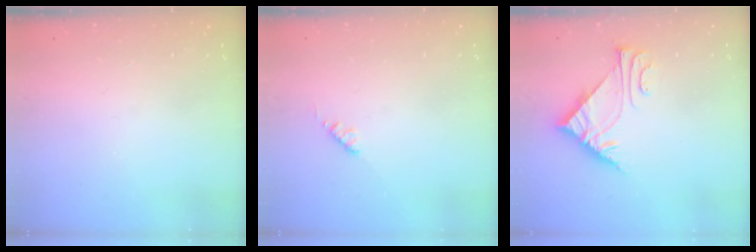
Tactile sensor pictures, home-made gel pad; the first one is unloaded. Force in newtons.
{"total": 2.8, "press": 2.8, "slide": 0.4}
{"total": 6.4, "press": 6.4, "slide": 0.1}